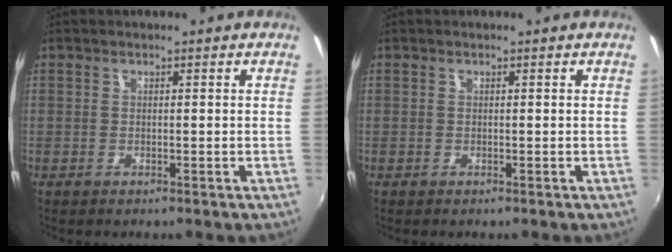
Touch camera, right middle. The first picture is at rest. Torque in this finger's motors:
{"motor_torque": [0.00, 0.00, 0.00, 0.00]}